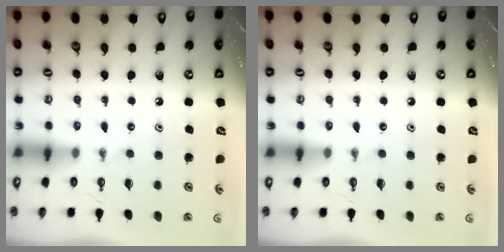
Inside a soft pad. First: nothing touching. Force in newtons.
{"total": 0.0}